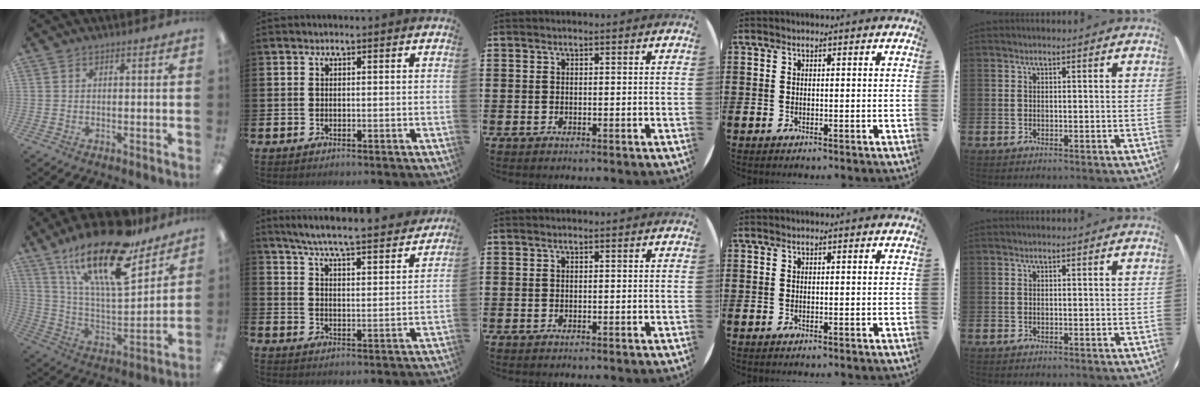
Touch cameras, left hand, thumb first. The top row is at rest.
{"thumb": {"total": 24.7, "force": [17.2, 7.8, 16.0], "torque": [-0.271, -0.105, 0.289]}, "index": {"total": 6.7, "force": [6.3, 0.0, 2.2], "torque": [-0.061, -0.050, 0.106]}}